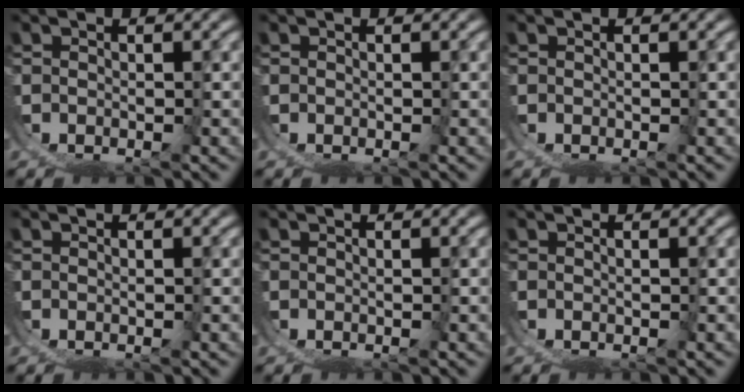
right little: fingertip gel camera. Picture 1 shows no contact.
{"total": 0.0}
{"total": 0.0}
{"total": 0.0}
{"total": 0.0}
{"total": 0.0}